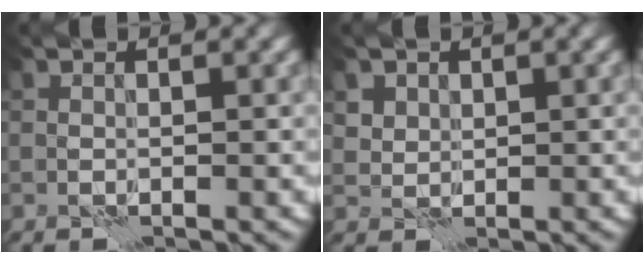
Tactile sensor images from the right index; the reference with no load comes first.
{"total": 2.5, "force": [1.5, 1.9, 0.8], "torque": [-0.042, -0.003, 0.042]}